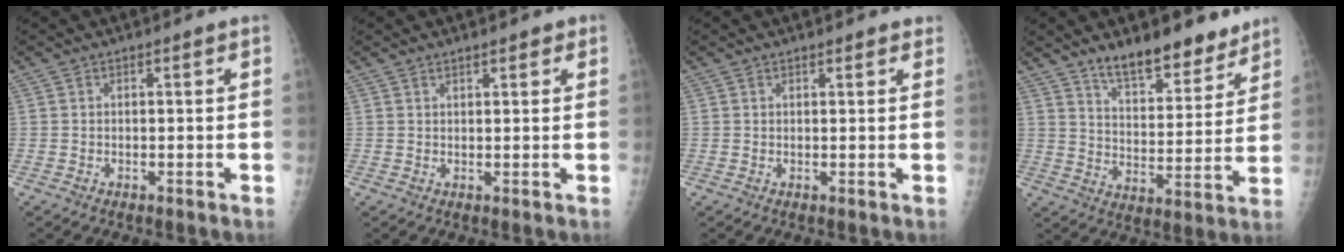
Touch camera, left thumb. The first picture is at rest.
{"total": 2.3, "force": [1.6, 0.9, 1.4], "torque": [-0.009, -0.006, 0.020]}
{"total": 1.6, "force": [1.3, 0.6, 0.7], "torque": [-0.003, -0.002, 0.014]}
{"total": 13.0, "force": [10.2, 5.0, 6.4], "torque": [-0.059, -0.077, 0.167]}